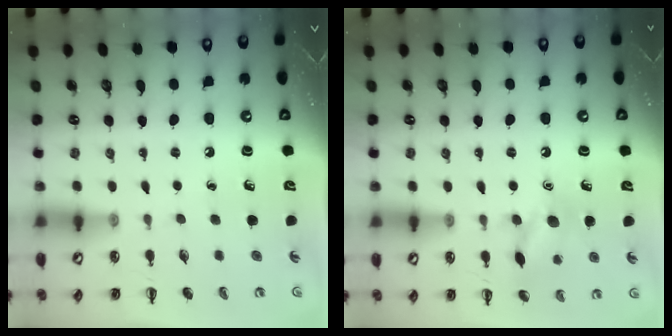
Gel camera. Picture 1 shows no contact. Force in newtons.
{"total": 10.9, "press": 10.8, "slide": 0.6}